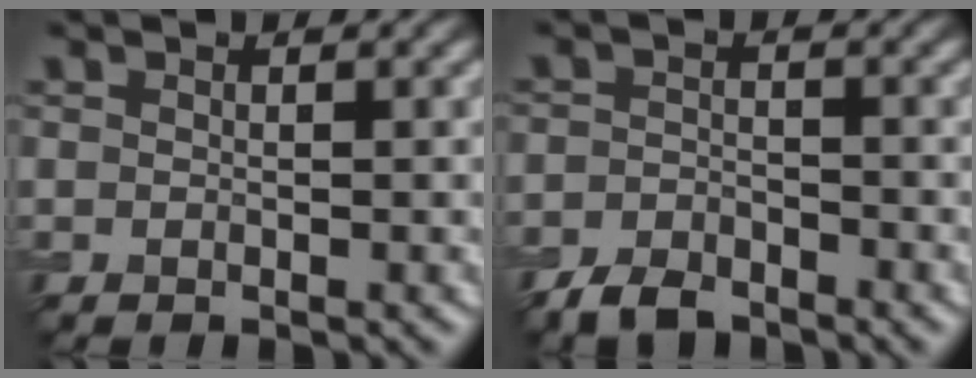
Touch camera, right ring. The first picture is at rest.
{"total": 2.7, "force": [-2.3, 1.2, 0.9], "torque": [-0.018, 0.000, -0.051]}